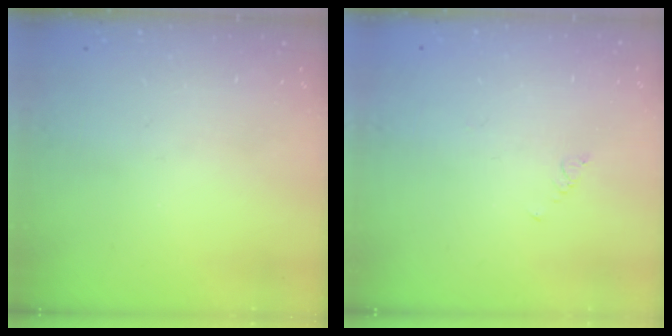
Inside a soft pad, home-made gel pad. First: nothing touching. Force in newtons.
{"total": 0.7, "press": 0.6, "slide": 0.2}